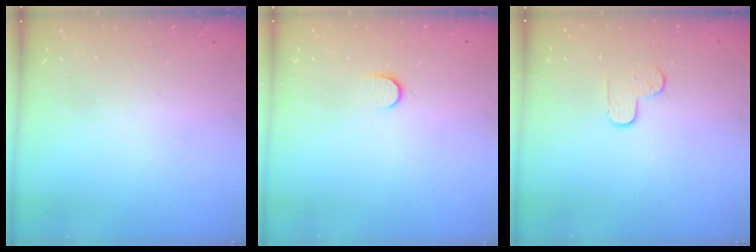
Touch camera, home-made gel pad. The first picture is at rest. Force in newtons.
{"total": 6.3, "press": 6.3, "slide": 0.5}
{"total": 4.3, "press": 4.3, "slide": 0.4}